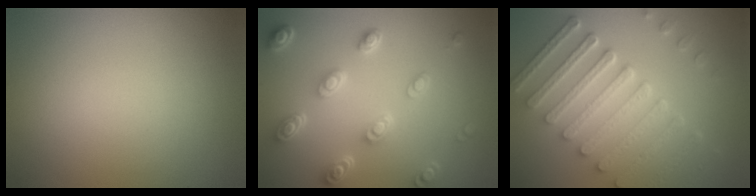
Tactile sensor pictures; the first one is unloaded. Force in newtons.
{"total": 4.8, "press": 3.5, "slide": 3.2}
{"total": 7.9, "press": 6.2, "slide": 5.0}